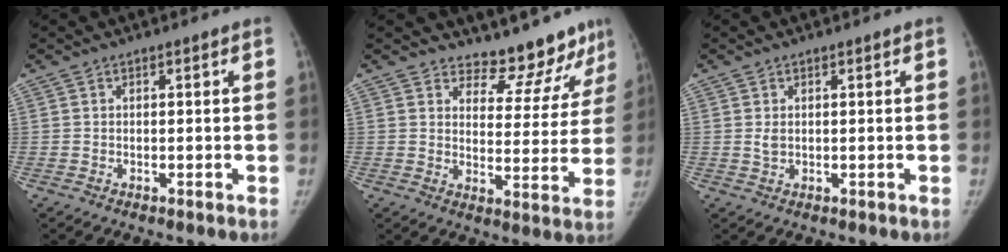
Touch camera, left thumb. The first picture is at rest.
{"total": 11.4, "force": [10.5, 4.1, 1.6], "torque": [0.027, -0.092, 0.128]}
{"total": 1.4, "force": [0.4, 0.8, 1.1], "torque": [-0.019, -0.004, 0.012]}